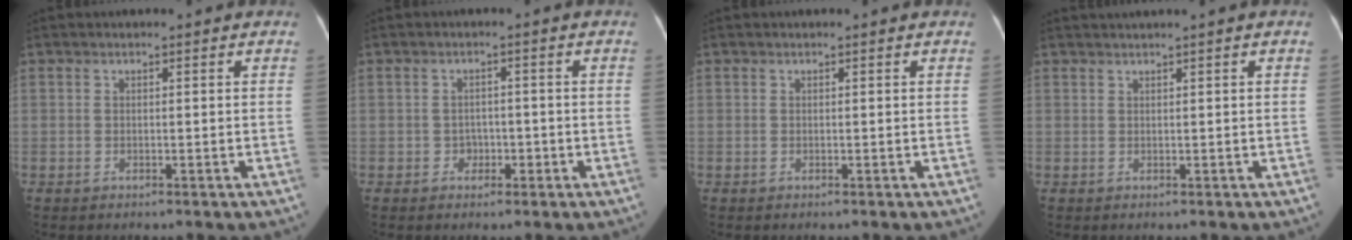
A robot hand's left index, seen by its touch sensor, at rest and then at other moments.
{"total": 1.9, "force": [-0.8, 1.6, 0.8], "torque": [-0.009, 0.005, -0.011]}
{"total": 0.0}
{"total": 1.2, "force": [0.7, -0.3, 0.9], "torque": [-0.021, 0.011, 0.021]}